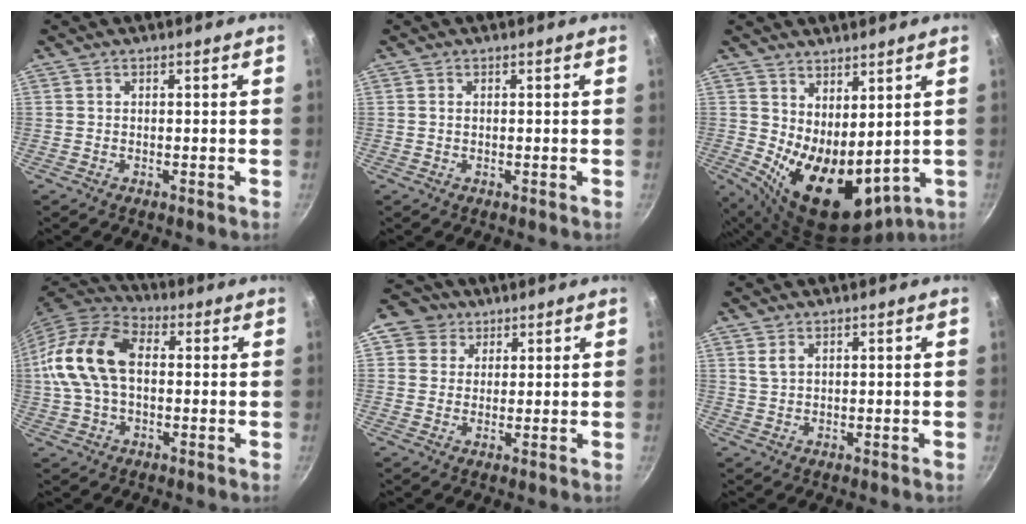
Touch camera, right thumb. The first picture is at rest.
{"total": 0.7, "force": [0.2, 0.5, 0.5], "torque": [-0.008, 0.002, 0.004]}
{"total": 13.4, "force": [2.1, 7.4, 11.1], "torque": [-0.140, -0.035, 0.061]}
{"total": 16.6, "force": [1.2, 10.6, 12.7], "torque": [-0.234, 0.033, 0.006]}
{"total": 6.3, "force": [3.1, 5.3, 1.3], "torque": [0.012, 0.005, 0.041]}
{"total": 2.2, "force": [1.1, 1.3, 1.4], "torque": [-0.025, -0.003, 0.024]}